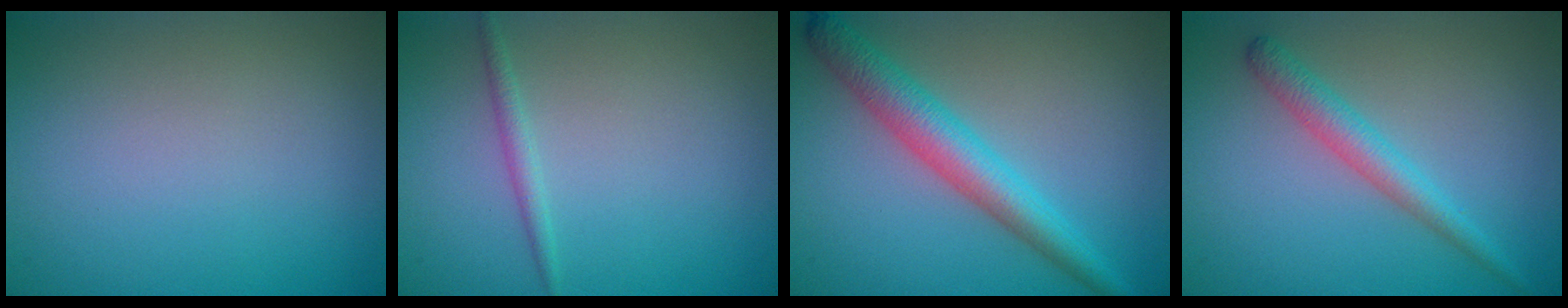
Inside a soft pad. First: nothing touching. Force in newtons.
{"total": 1.1, "press": 1.1, "slide": 0.0}
{"total": 4.7, "press": 4.7, "slide": 0.1}
{"total": 2.7, "press": 2.7, "slide": 0.1}